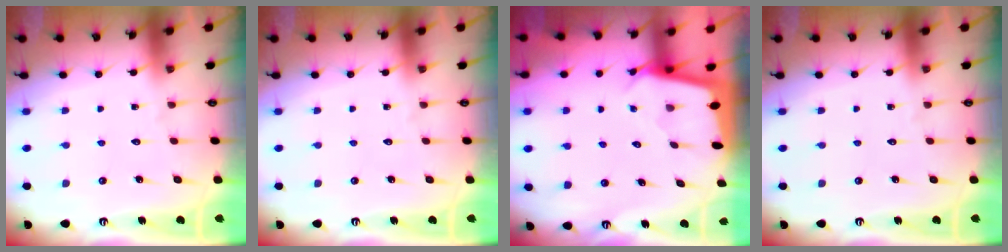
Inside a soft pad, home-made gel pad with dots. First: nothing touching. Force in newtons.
{"total": 0.0}
{"total": 2.3, "press": 2.3, "slide": 0.1}
{"total": 0.0}